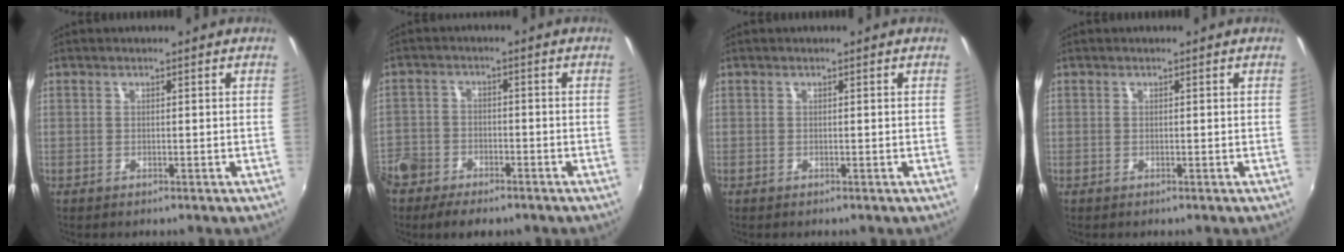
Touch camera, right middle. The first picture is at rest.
{"total": 10.1, "force": [-7.0, 6.0, 4.1], "torque": [-0.121, -0.010, -0.128]}
{"total": 0.0}
{"total": 0.0}